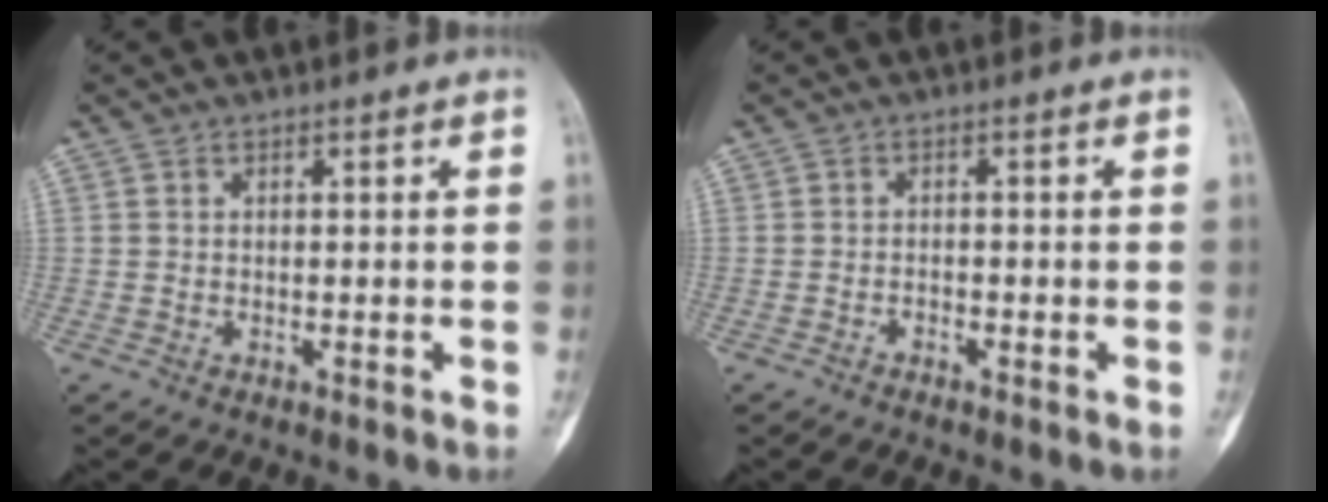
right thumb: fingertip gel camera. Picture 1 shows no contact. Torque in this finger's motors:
{"motor_torque": [-0.13, 0.03, 0.02, -0.05, -0.02]}